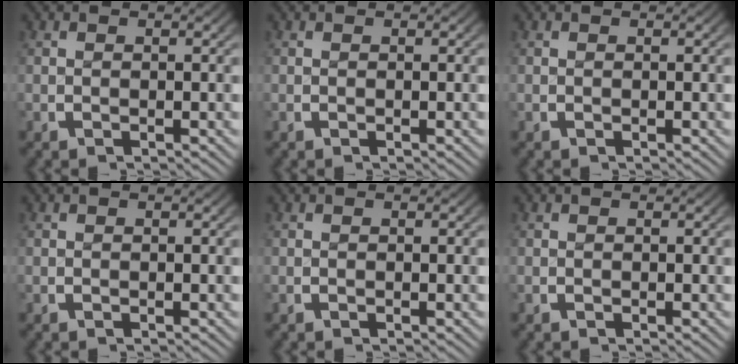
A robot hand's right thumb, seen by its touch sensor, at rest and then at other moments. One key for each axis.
{"total": 0.0}
{"total": 0.0}
{"total": 0.0}
{"total": 0.0}
{"total": 0.0}